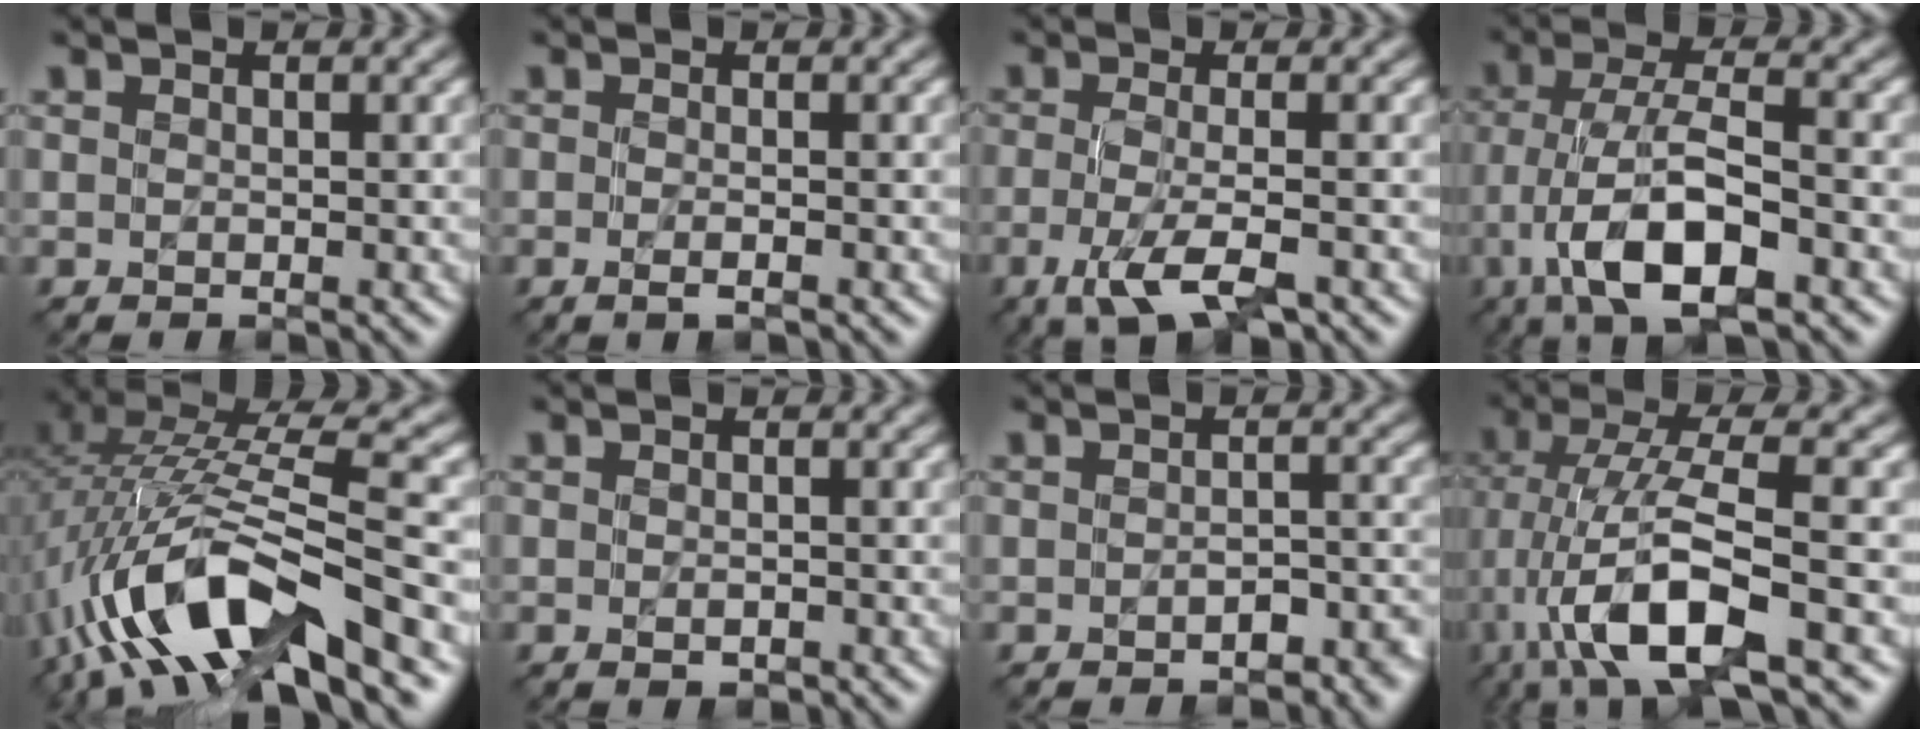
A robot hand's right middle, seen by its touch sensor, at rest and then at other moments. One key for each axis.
{"total": 1.5, "fx": -0.5, "fy": 0.5, "fz": 1.4, "tx": -0.020, "ty": -0.006, "tz": -0.012}
{"total": 5.0, "fx": -2.3, "fy": 1.4, "fz": 4.2, "tx": -0.084, "ty": -0.013, "tz": -0.048}
{"total": 9.3, "fx": -3.5, "fy": 3.3, "fz": 8.0, "tx": -0.150, "ty": 0.003, "tz": -0.068}
{"total": 13.6, "fx": -4.8, "fy": 4.7, "fz": 11.9, "tx": -0.243, "ty": 0.008, "tz": -0.082}
{"total": 0.9, "fx": -0.3, "fy": 0.4, "fz": 0.7, "tx": -0.013, "ty": -0.002, "tz": -0.004}
{"total": 2.3, "fx": -1.1, "fy": 1.3, "fz": 1.6, "tx": -0.025, "ty": 0.001, "tz": -0.013}
{"total": 9.6, "fx": -3.1, "fy": 2.5, "fz": 8.7, "tx": -0.161, "ty": 0.011, "tz": -0.061}